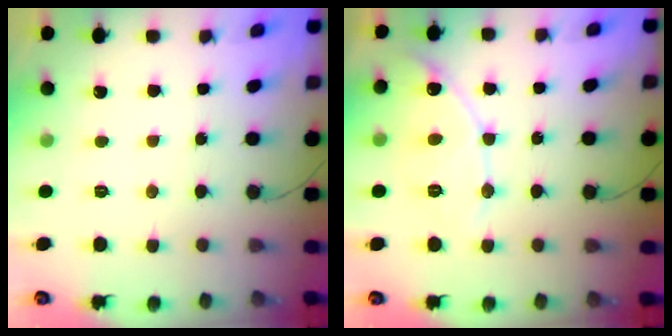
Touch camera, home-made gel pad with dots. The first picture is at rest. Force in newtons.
{"total": 10.4, "press": 10.3, "slide": 0.8}